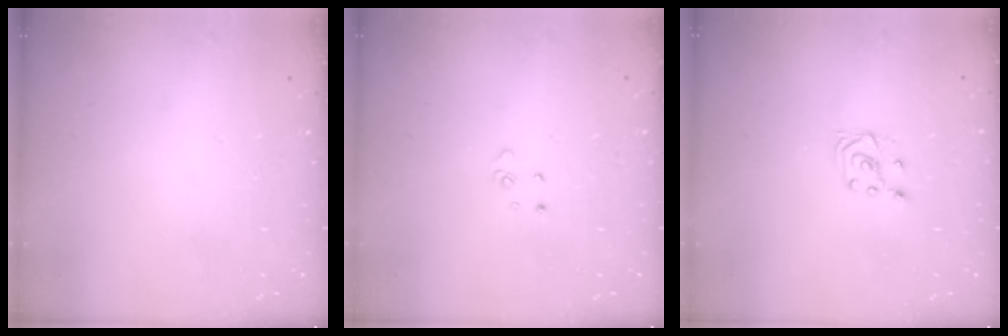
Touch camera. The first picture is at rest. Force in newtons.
{"total": 2.8, "press": 2.8, "slide": 0.3}
{"total": 3.5, "press": 3.4, "slide": 0.8}